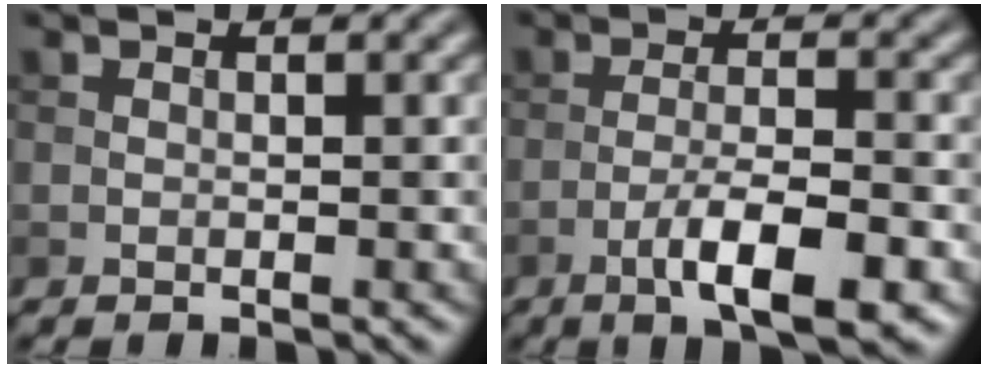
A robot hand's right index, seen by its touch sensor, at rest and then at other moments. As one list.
[{"total": 5.8, "force": [-2.9, 1.3, 4.8], "torque": [-0.084, 0.002, -0.050]}]